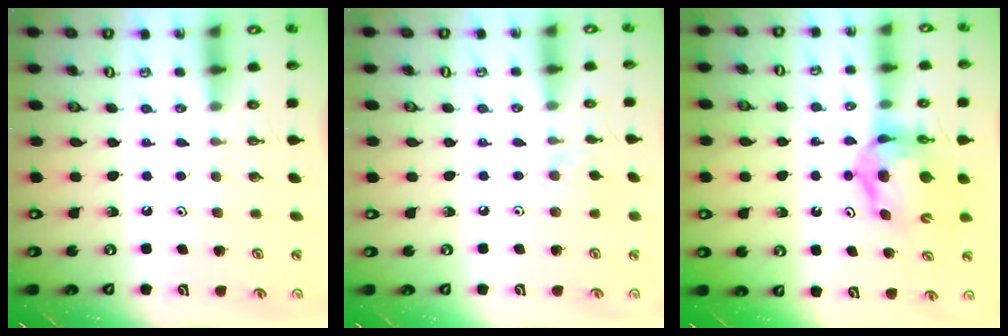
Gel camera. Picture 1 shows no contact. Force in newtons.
{"total": 3.0, "press": 2.9, "slide": 0.5}
{"total": 9.7, "press": 9.7, "slide": 0.9}